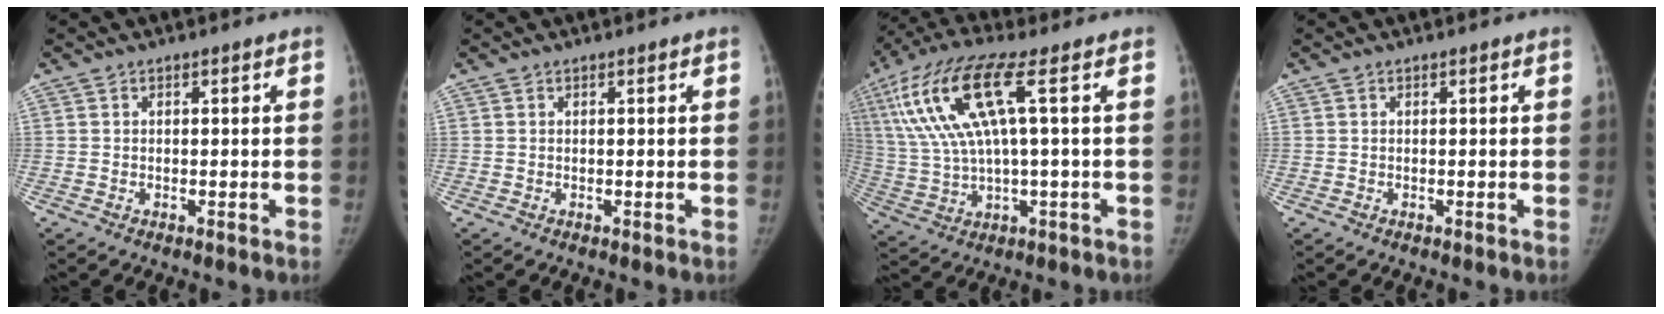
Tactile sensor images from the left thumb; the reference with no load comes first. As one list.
[{"total": 0.0}, {"total": 15.7, "force": [4.3, 3.2, 14.8], "torque": [-0.350, 0.019, 0.089]}, {"total": 0.0}]